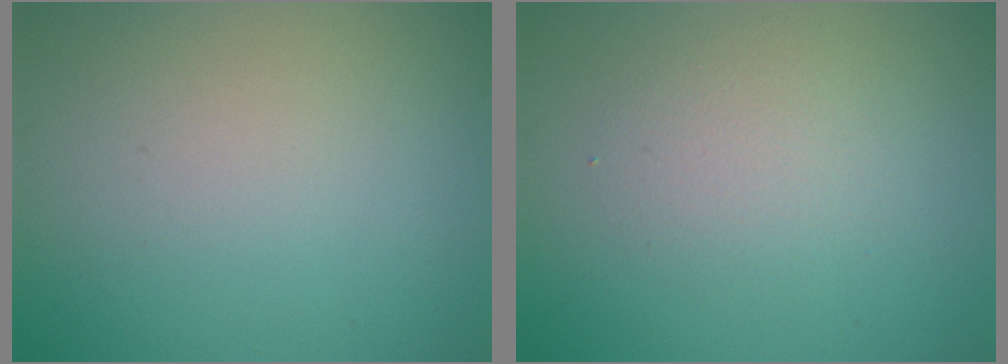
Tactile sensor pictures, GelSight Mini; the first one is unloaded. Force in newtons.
{"total": 2.4, "press": 2.4, "slide": 0.2}